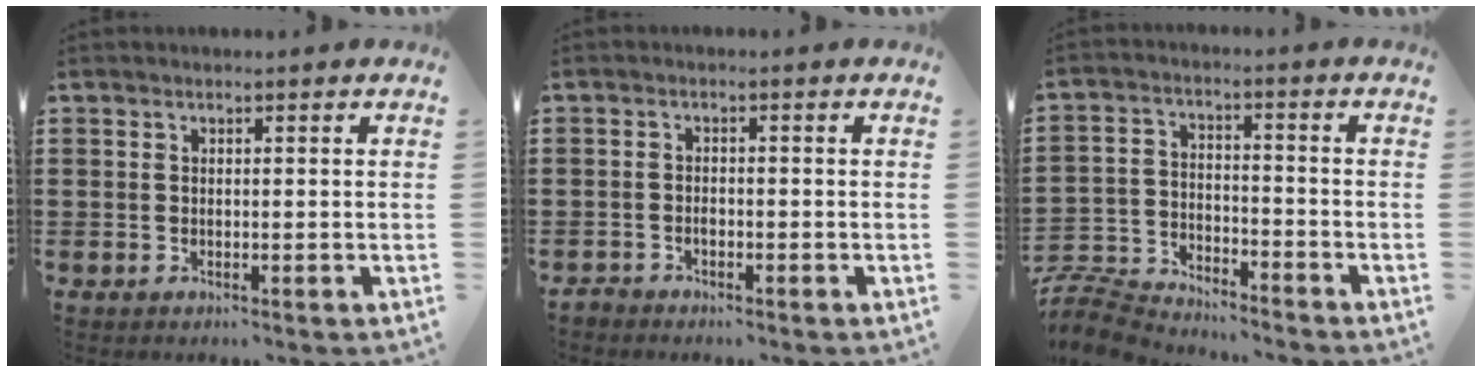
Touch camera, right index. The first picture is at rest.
{"total": 1.2, "force": [-0.8, 0.7, 0.5], "torque": [-0.013, -0.001, -0.017]}
{"total": 7.5, "force": [-7.2, 1.5, 1.0], "torque": [-0.039, 0.013, -0.149]}